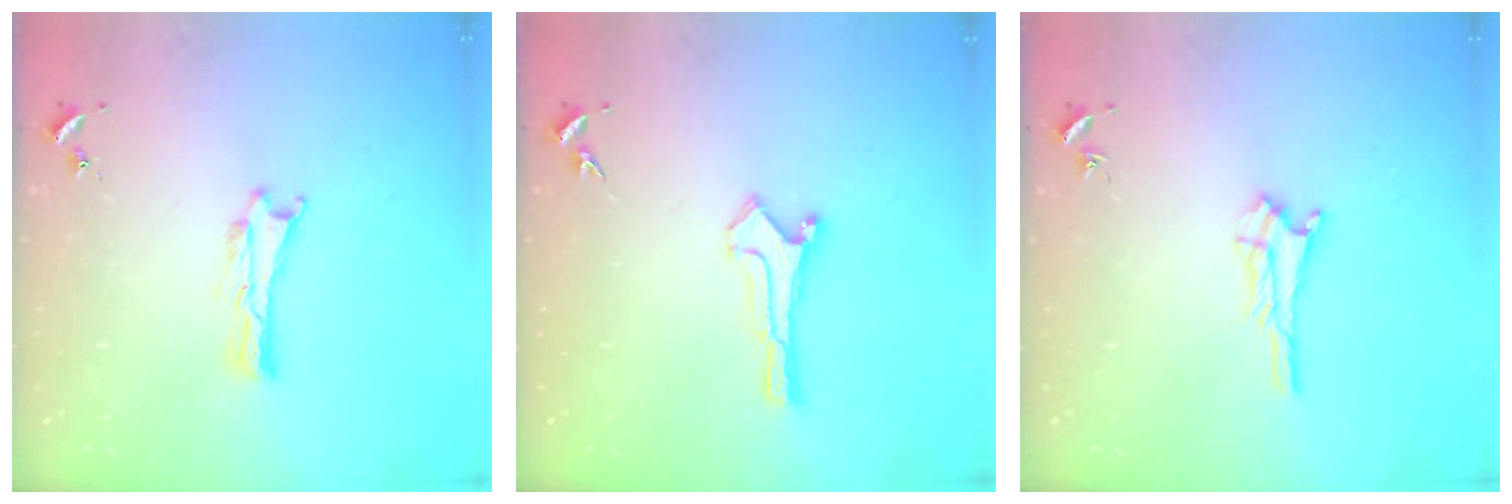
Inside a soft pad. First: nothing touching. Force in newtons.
{"total": 0.0}
{"total": 2.3, "press": 2.2, "slide": 0.2}